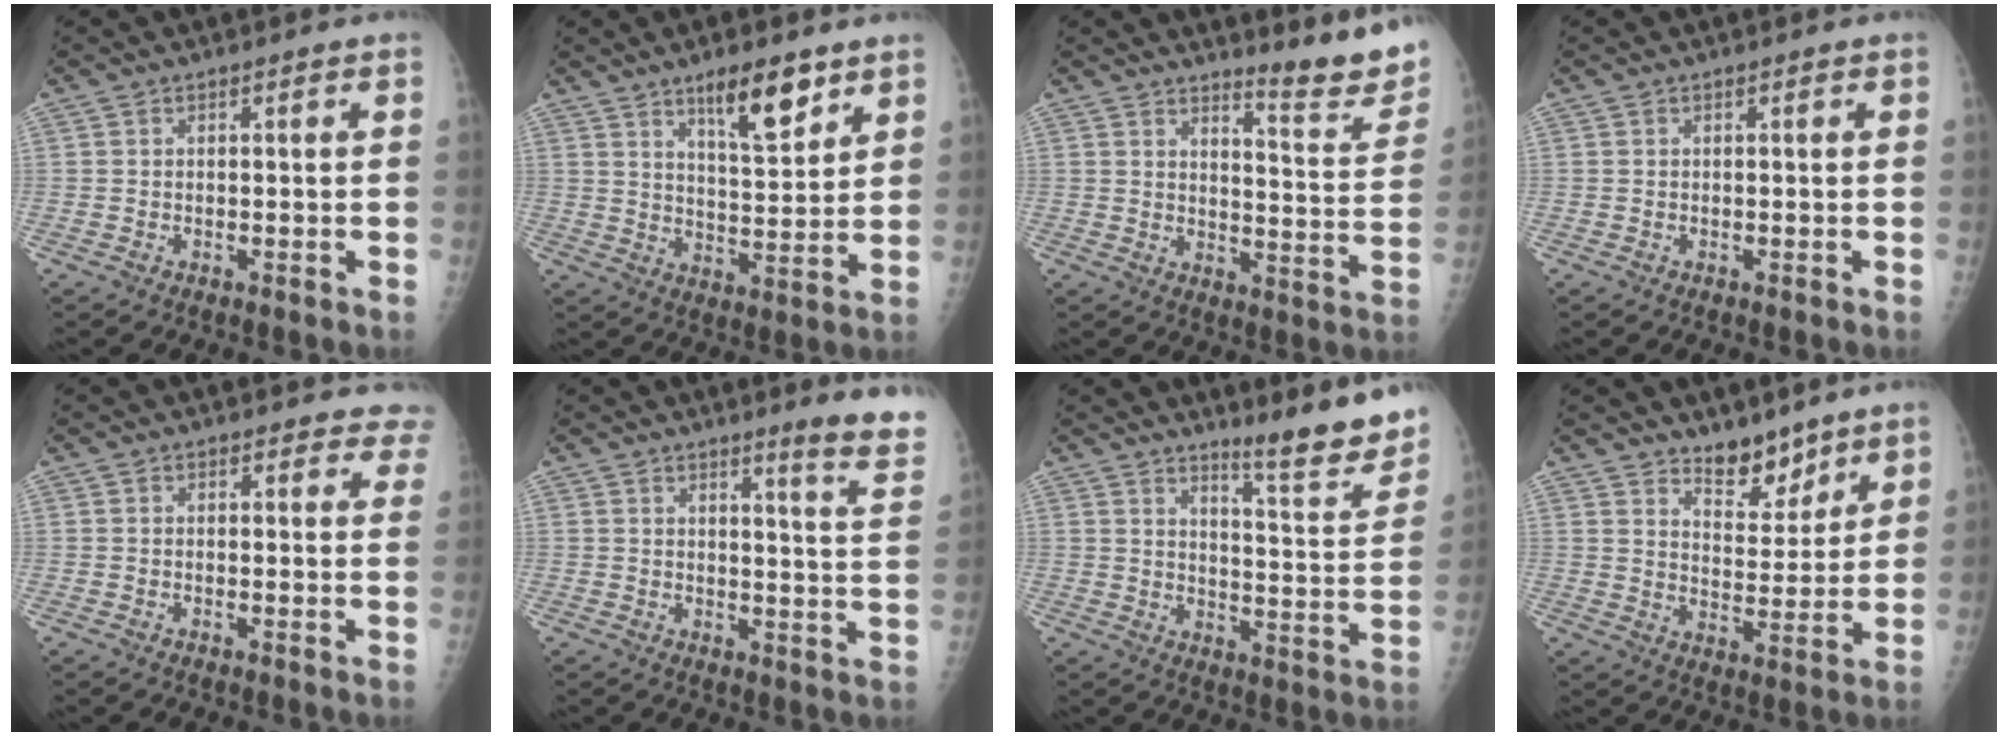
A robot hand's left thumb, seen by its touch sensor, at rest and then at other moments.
{"total": 10.3, "force": [6.5, 3.0, 7.4], "torque": [-0.103, -0.044, 0.110]}
{"total": 10.8, "force": [9.5, 0.4, 5.2], "torque": [-0.058, -0.097, 0.131]}
{"total": 0.0}
{"total": 4.1, "force": [3.6, 2.0, 0.0], "torque": [0.042, -0.015, 0.013]}
{"total": 8.7, "force": [7.0, -0.1, 5.2], "torque": [-0.050, -0.057, 0.070]}
{"total": 11.2, "force": [9.4, 0.7, 6.0], "torque": [-0.069, -0.081, 0.134]}
{"total": 7.8, "force": [6.3, 3.4, 3.1], "torque": [-0.020, -0.052, 0.108]}